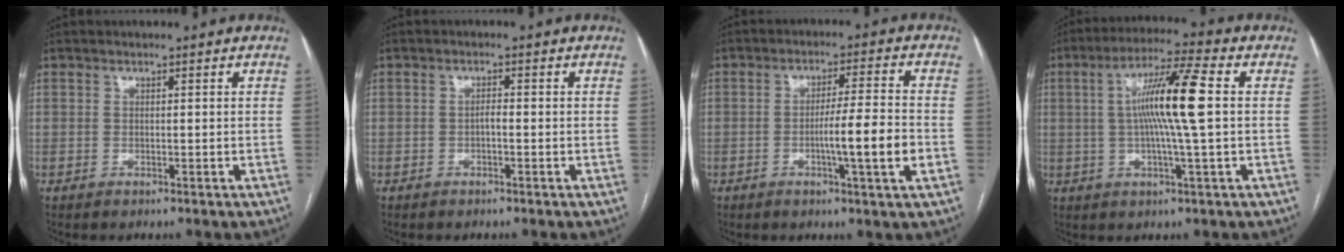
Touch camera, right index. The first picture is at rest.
{"total": 1.1, "force": [-0.4, 0.3, 1.0], "torque": [-0.016, 0.004, -0.008]}
{"total": 8.5, "force": [-2.1, -0.6, 8.2], "torque": [-0.132, -0.004, -0.037]}
{"total": 11.4, "force": [1.0, -0.5, 11.3], "torque": [-0.205, 0.008, 0.012]}